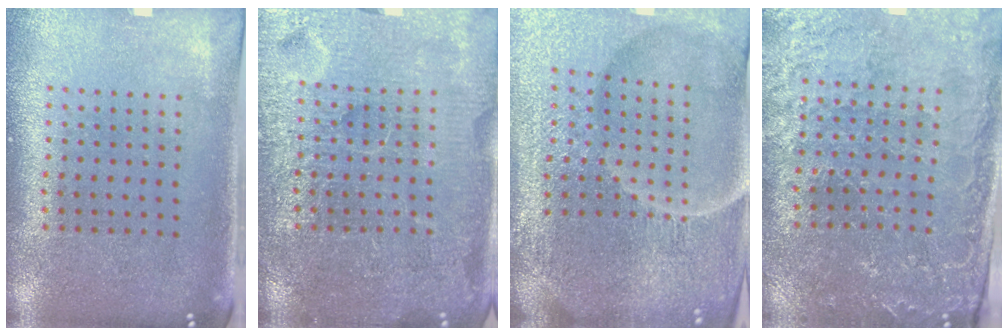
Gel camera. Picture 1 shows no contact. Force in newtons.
{"total": 7.1, "press": 7.0, "slide": 0.8}
{"total": 6.3, "press": 5.7, "slide": 2.7}
{"total": 1.5, "press": 1.4, "slide": 0.5}